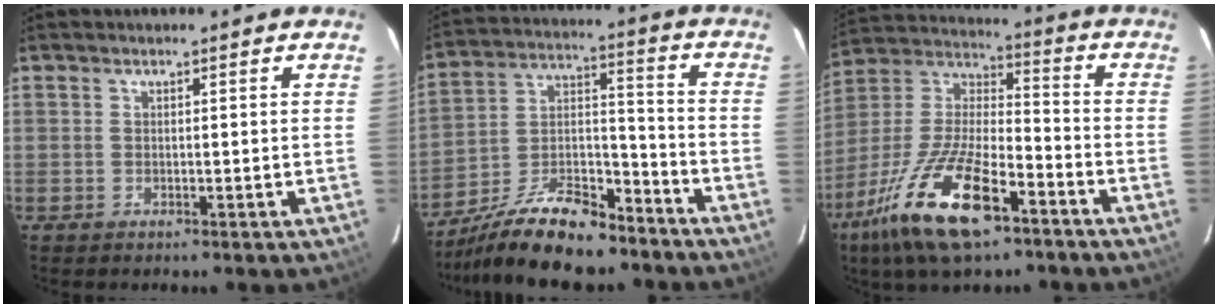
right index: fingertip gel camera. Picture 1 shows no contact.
{"total": 18.0, "force": [-14.0, 6.4, 9.5], "torque": [-0.191, 0.008, -0.239]}
{"total": 20.7, "force": [-12.0, 7.0, 15.3], "torque": [-0.318, -0.028, -0.226]}